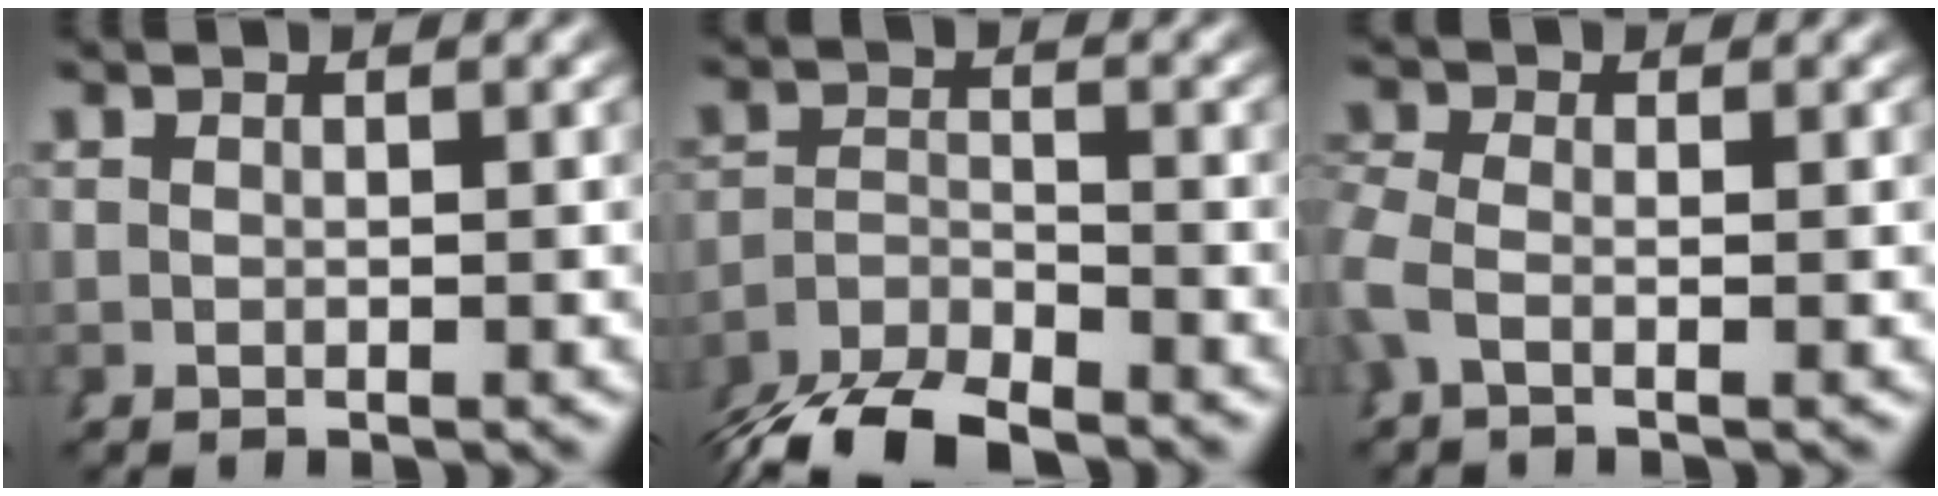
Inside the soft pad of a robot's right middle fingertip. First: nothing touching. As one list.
[{"total": 6.2, "force": [-5.6, 1.7, 2.0], "torque": [-0.023, -0.001, -0.096]}, {"total": 2.5, "force": [-0.5, 1.8, 1.7], "torque": [-0.054, -0.001, -0.014]}]